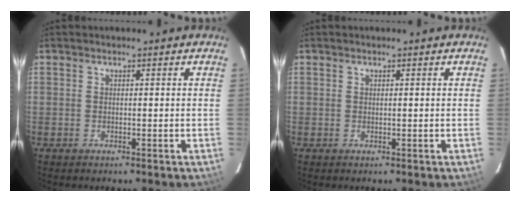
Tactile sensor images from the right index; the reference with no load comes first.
{"total": 0.0}